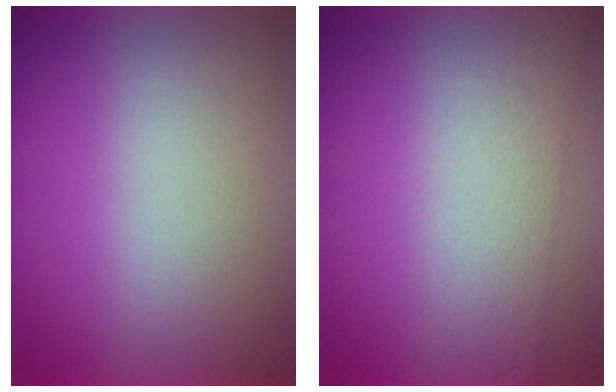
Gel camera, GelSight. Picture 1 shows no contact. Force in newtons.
{"total": 2.8}